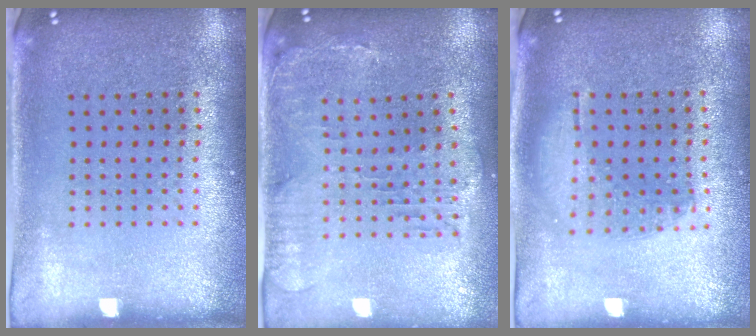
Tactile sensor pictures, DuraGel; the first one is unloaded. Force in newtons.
{"total": 0.6, "press": 0.5, "slide": 0.3}
{"total": 1.0, "press": 0.9, "slide": 0.4}